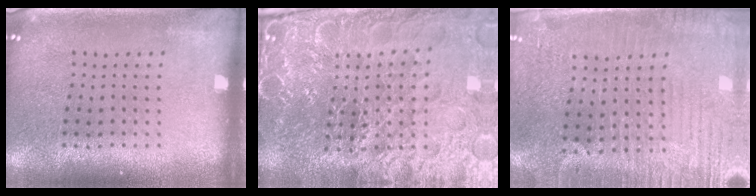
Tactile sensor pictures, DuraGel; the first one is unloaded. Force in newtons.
{"total": 5.5, "press": 5.1, "slide": 2.0}
{"total": 3.2, "press": 2.9, "slide": 1.3}